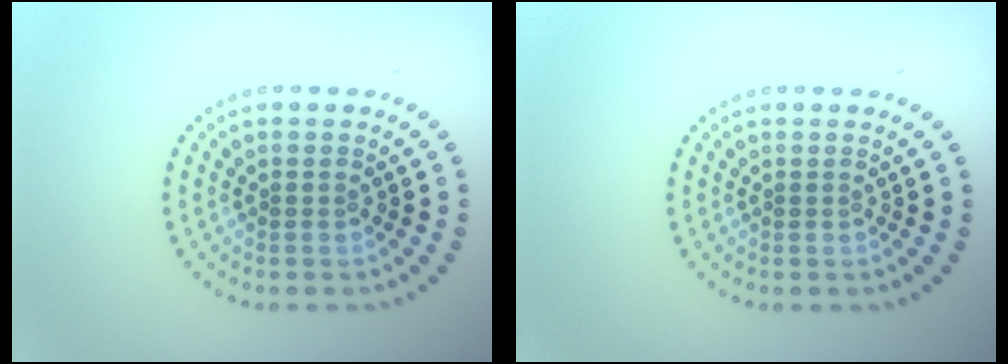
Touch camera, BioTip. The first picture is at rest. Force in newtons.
{"total": 0.0}